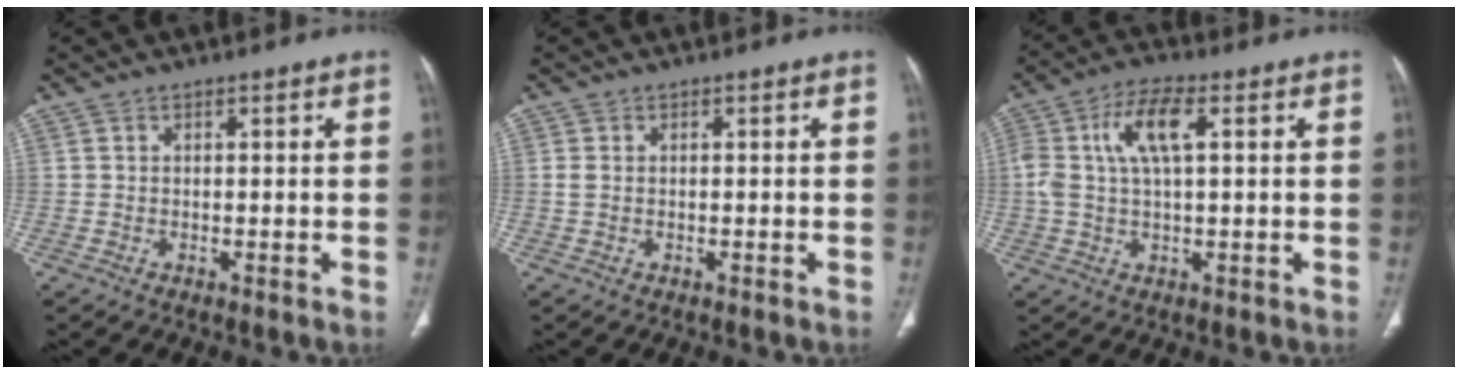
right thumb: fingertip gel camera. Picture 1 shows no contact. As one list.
[{"total": 0.9, "force": [0.0, 0.6, 0.7], "torque": [-0.025, 0.000, -0.001]}, {"total": 8.9, "force": [2.1, 3.6, 7.8], "torque": [-0.169, 0.018, 0.039]}]